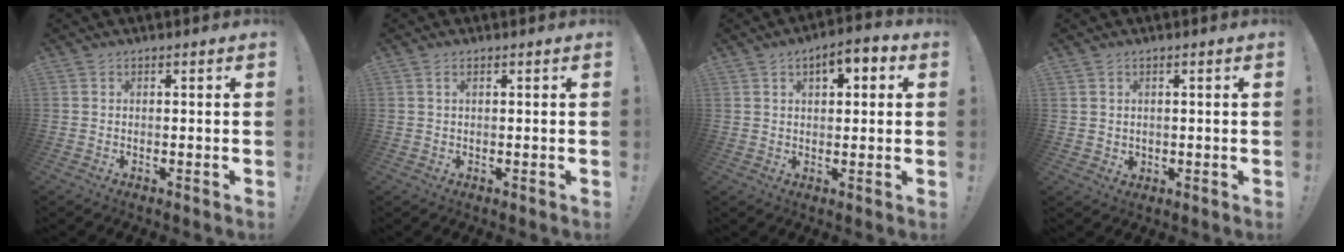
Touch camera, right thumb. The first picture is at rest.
{"total": 1.3, "force": [0.5, 0.4, 1.1], "torque": [-0.018, -0.001, 0.008]}
{"total": 6.2, "force": [2.3, 3.4, 4.6], "torque": [-0.057, -0.005, 0.036]}
{"total": 2.5, "force": [1.4, 2.0, 0.4], "torque": [0.002, -0.012, 0.025]}